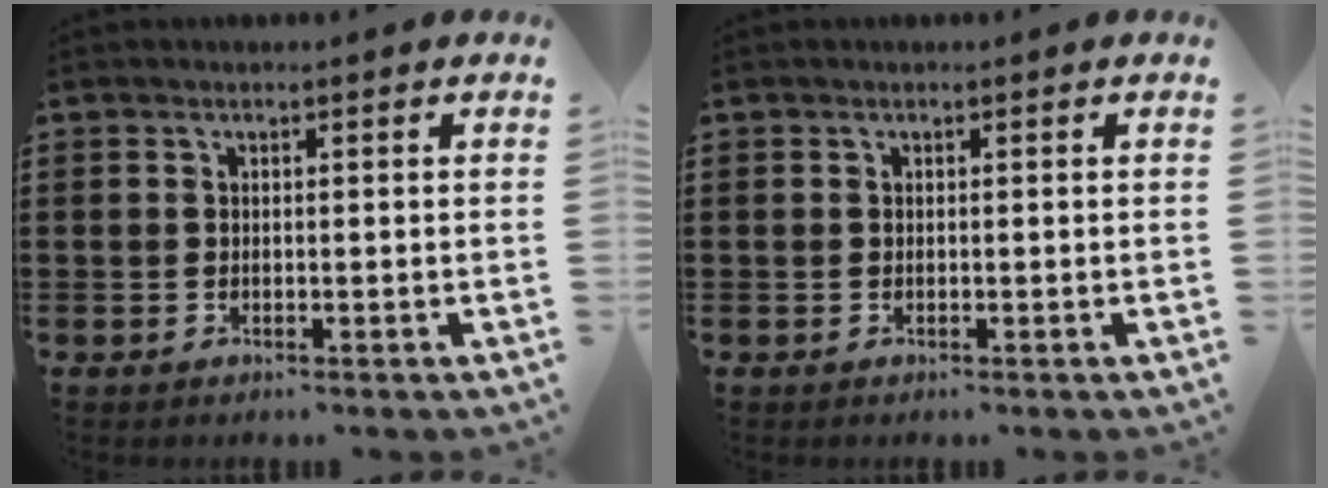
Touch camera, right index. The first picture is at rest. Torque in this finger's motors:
{"motor_torque": [0.00, 0.00, 0.00, -0.01]}